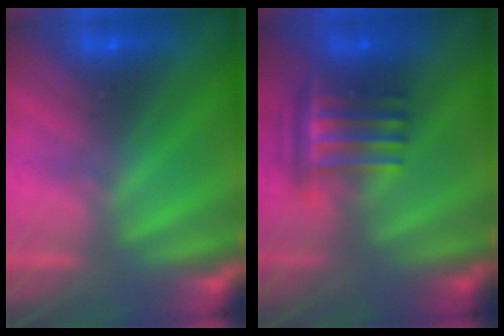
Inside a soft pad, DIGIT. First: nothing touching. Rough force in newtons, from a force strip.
{"total": 3.7}